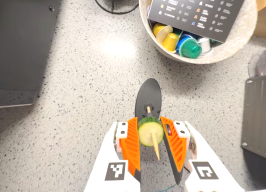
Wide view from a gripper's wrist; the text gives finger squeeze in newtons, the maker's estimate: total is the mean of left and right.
{"total": 10.9, "left": 10.6, "right": 11.2}